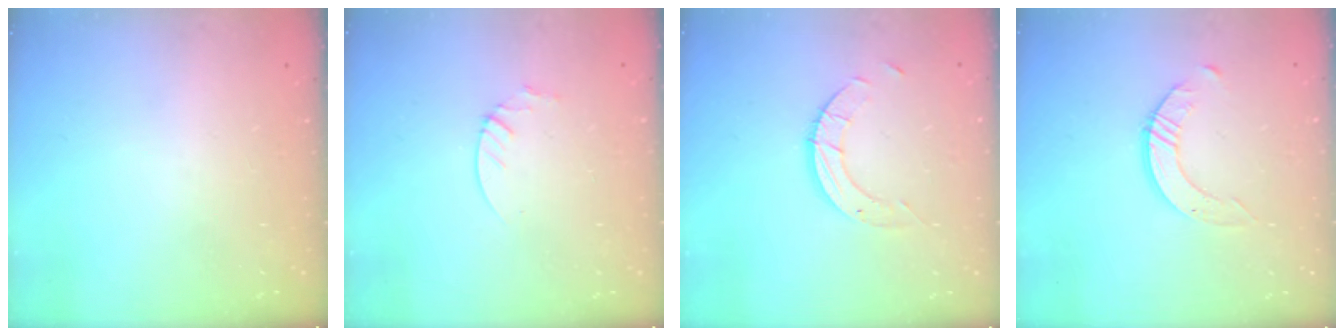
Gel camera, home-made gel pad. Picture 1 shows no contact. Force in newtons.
{"total": 2.1, "press": 2.1, "slide": 0.2}
{"total": 5.6, "press": 5.6, "slide": 0.1}
{"total": 2.5, "press": 2.5, "slide": 0.3}